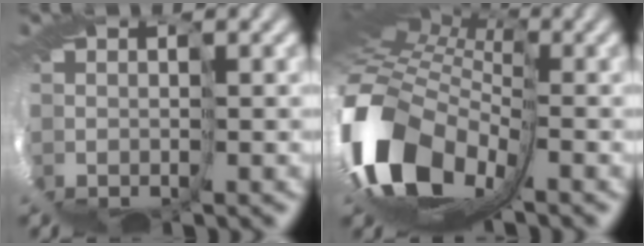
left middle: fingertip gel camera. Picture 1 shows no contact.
{"total": 7.8, "force": [-1.4, 5.3, 5.5], "torque": [-0.168, -0.028, -0.020]}